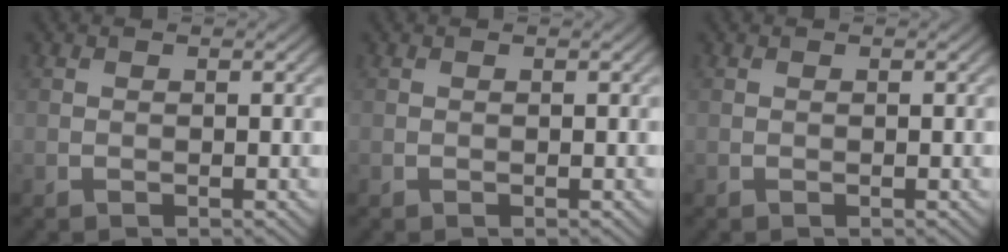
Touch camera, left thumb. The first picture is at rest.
{"total": 0.0}
{"total": 0.0}